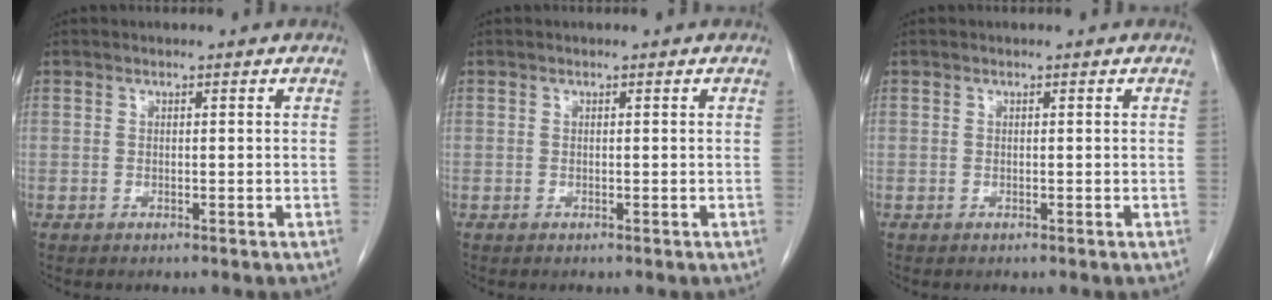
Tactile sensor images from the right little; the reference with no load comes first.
{"total": 0.0}
{"total": 0.0}